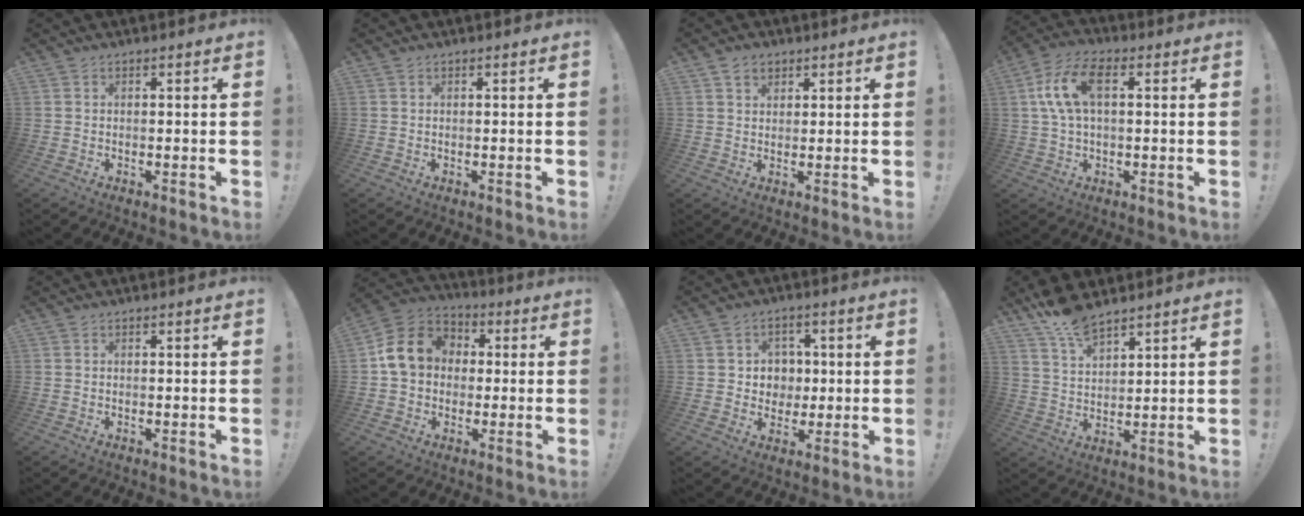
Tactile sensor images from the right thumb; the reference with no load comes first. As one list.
[{"total": 0.0}, {"total": 3.6, "force": [2.3, 2.5, 1.1], "torque": [-0.008, -0.005, 0.040]}, {"total": 11.5, "force": [2.5, 6.0, 9.5], "torque": [-0.189, 0.009, 0.049]}, {"total": 0.0}, {"total": 13.3, "force": [2.7, 10.8, 7.4], "torque": [-0.126, 0.015, 0.059]}, {"total": 6.6, "force": [0.9, 6.5, 1.0], "torque": [-0.010, -0.010, 0.021]}, {"total": 9.1, "force": [7.4, 2.9, 4.4], "torque": [-0.086, -0.043, 0.139]}]